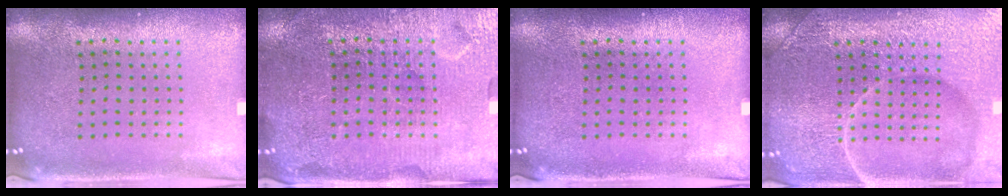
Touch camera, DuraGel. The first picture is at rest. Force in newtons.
{"total": 3.8, "press": 3.8, "slide": 0.7}
{"total": 0.0}
{"total": 7.3, "press": 7.2, "slide": 0.9}